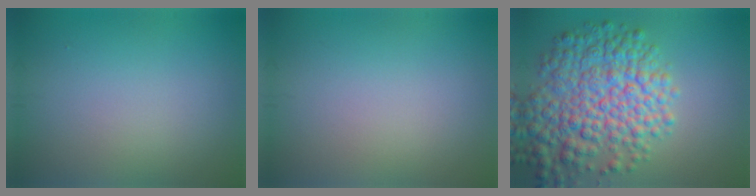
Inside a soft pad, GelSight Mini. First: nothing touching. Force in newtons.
{"total": 0.0}
{"total": 9.0, "press": 9.0, "slide": 0.3}